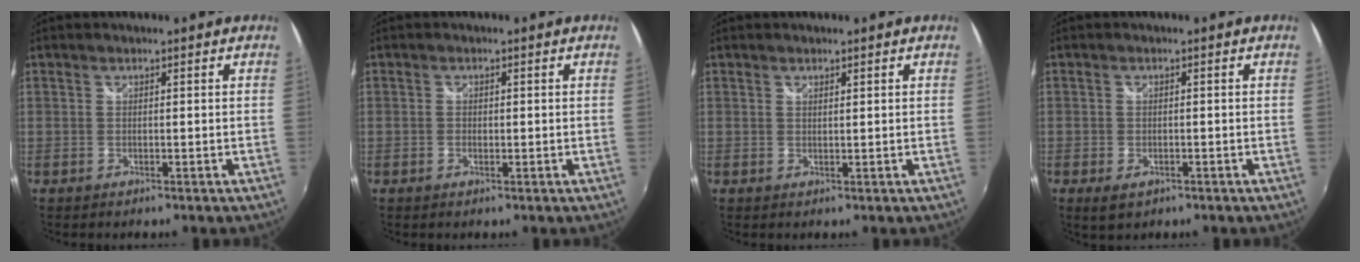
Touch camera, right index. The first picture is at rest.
{"total": 1.0, "force": [-0.2, 0.8, 0.6], "torque": [-0.011, 0.000, -0.005]}
{"total": 0.7, "force": [0.6, 0.1, 0.3], "torque": [-0.004, 0.001, 0.010]}
{"total": 3.2, "force": [-1.7, 1.9, 2.0], "torque": [-0.040, -0.009, -0.026]}